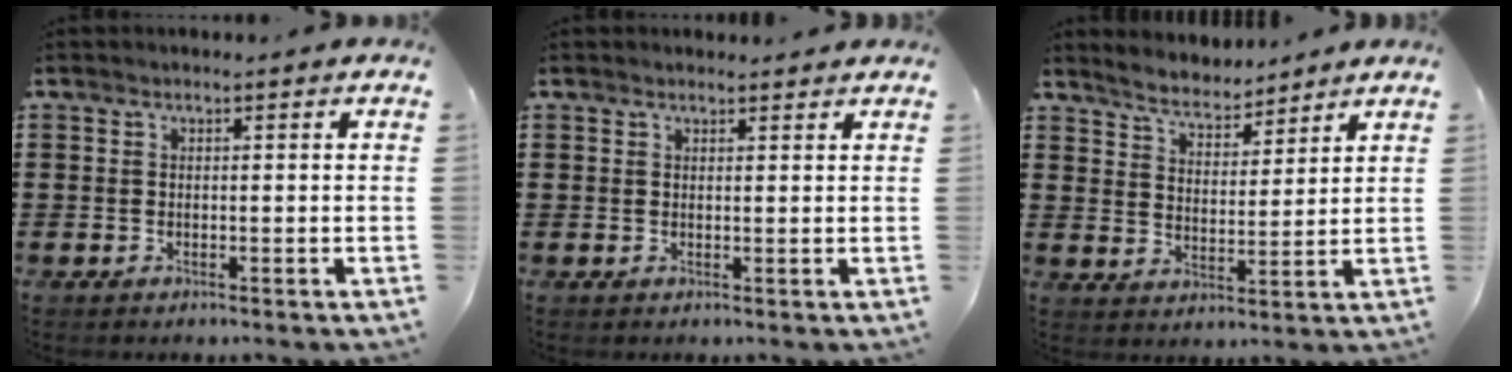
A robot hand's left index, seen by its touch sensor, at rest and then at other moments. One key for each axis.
{"total": 1.0, "fx": 1.0, "fy": 0.2, "fz": 0.0, "tx": -0.001, "ty": 0.001, "tz": 0.021}
{"total": 4.5, "fx": 4.5, "fy": 0.6, "fz": 0.5, "tx": -0.030, "ty": -0.019, "tz": 0.078}